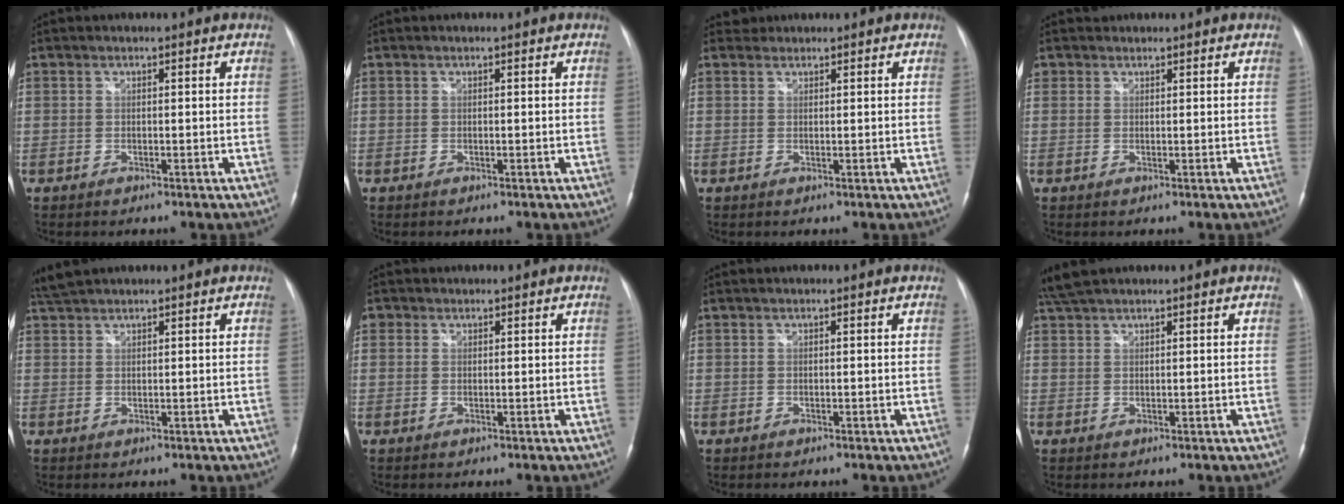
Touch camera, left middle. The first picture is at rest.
{"total": 0.0}
{"total": 1.2, "force": [1.1, 0.4, -0.5], "torque": [0.002, 0.008, 0.018]}
{"total": 1.1, "force": [0.8, 0.7, -0.1], "torque": [0.005, 0.006, 0.012]}
{"total": 2.9, "force": [2.7, 0.2, 0.8], "torque": [-0.026, 0.018, 0.058]}
{"total": 1.3, "force": [0.6, 1.1, 0.1], "torque": [0.006, 0.003, 0.008]}
{"total": 0.0}
{"total": 3.9, "force": [3.5, 0.6, 1.6], "torque": [-0.040, 0.023, 0.072]}